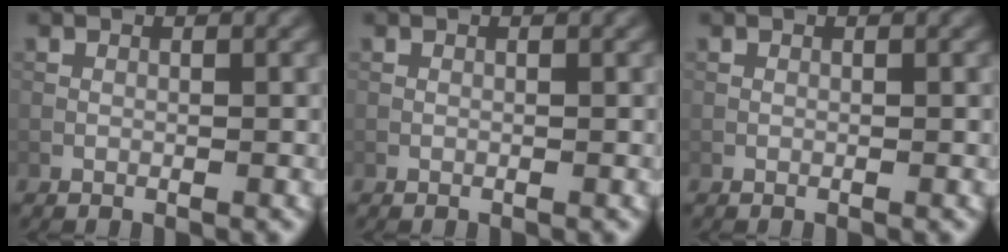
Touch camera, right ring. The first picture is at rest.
{"total": 0.0}
{"total": 0.0}